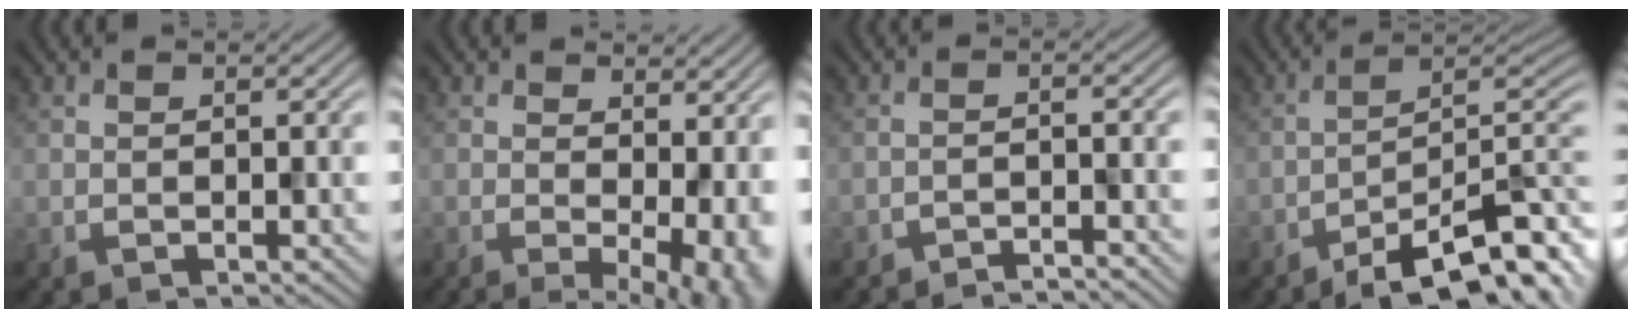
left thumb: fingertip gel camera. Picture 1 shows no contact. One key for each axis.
{"total": 6.6, "fx": 0.3, "fy": 2.9, "fz": 5.9, "tx": -0.061, "ty": 0.000, "tz": 0.030}
{"total": 3.1, "fx": -3.0, "fy": -0.4, "fz": -0.6, "tx": 0.017, "ty": 0.011, "tz": -0.058}
{"total": 12.1, "fx": -9.0, "fy": 2.7, "fz": 7.7, "tx": -0.107, "ty": 0.008, "tz": -0.133}